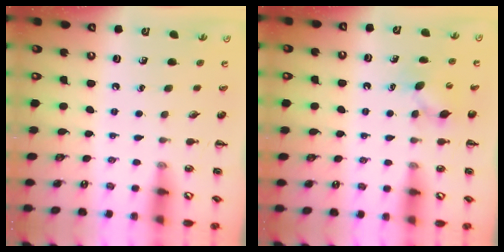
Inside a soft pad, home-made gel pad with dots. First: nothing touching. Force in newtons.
{"total": 4.7, "press": 4.5, "slide": 1.3}